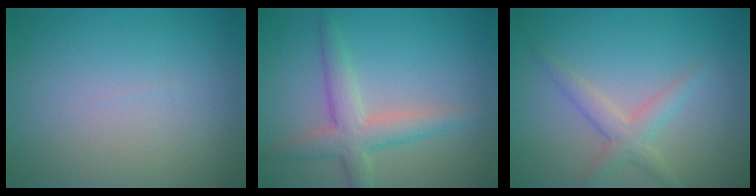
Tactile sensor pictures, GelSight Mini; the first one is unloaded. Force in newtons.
{"total": 3.9, "press": 3.9, "slide": 0.2}
{"total": 2.5, "press": 2.5, "slide": 0.0}